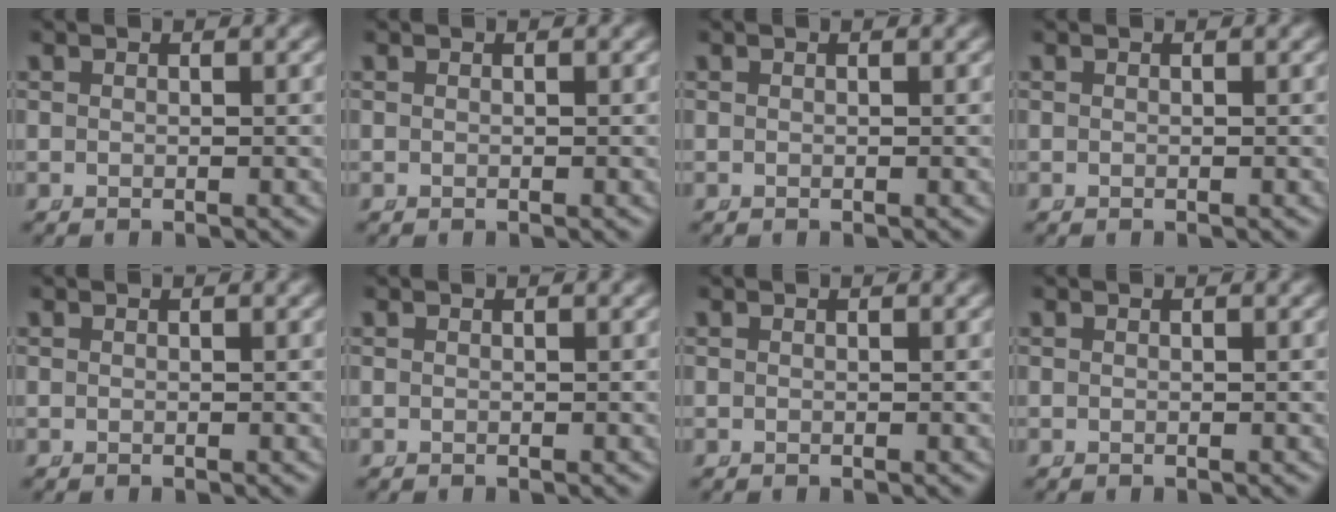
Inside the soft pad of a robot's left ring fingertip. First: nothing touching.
{"total": 0.0}
{"total": 0.0}
{"total": 0.0}
{"total": 0.0}
{"total": 0.0}
{"total": 0.0}
{"total": 0.0}